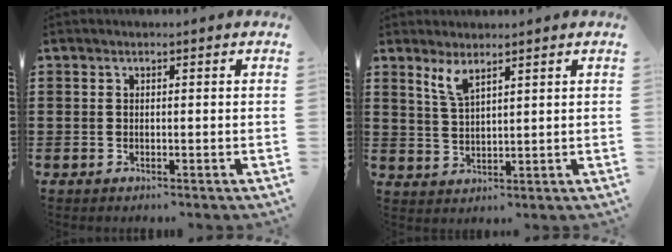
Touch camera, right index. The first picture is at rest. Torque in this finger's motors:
{"motor_torque": [0.39, 0.13, 0.11, 0.07]}